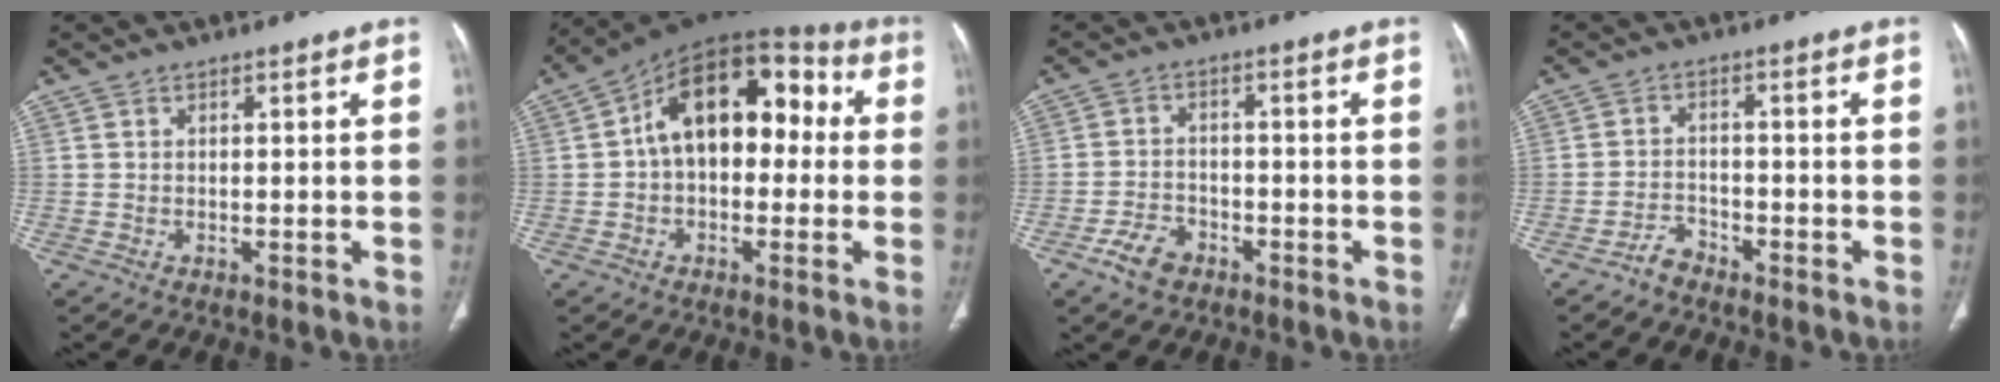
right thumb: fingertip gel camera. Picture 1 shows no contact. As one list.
[{"total": 16.8, "force": [1.4, 10.5, 13.0], "torque": [-0.158, 0.056, 0.009]}, {"total": 5.1, "force": [-3.2, 3.2, 2.4], "torque": [-0.041, 0.020, -0.054]}, {"total": 2.8, "force": [-2.5, 1.2, 0.5], "torque": [-0.009, 0.017, -0.046]}]